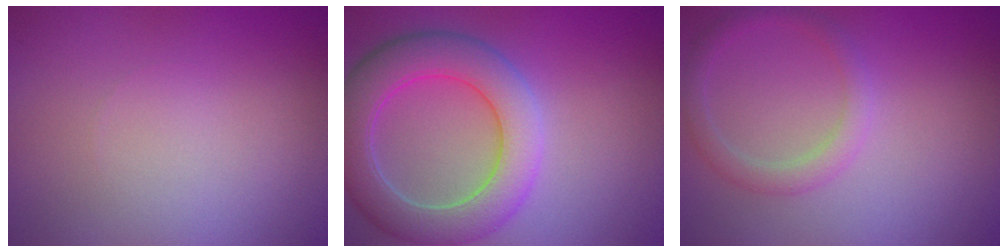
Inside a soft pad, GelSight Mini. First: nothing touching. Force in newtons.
{"total": 7.1, "press": 7.0, "slide": 0.6}
{"total": 2.0, "press": 2.0, "slide": 0.1}